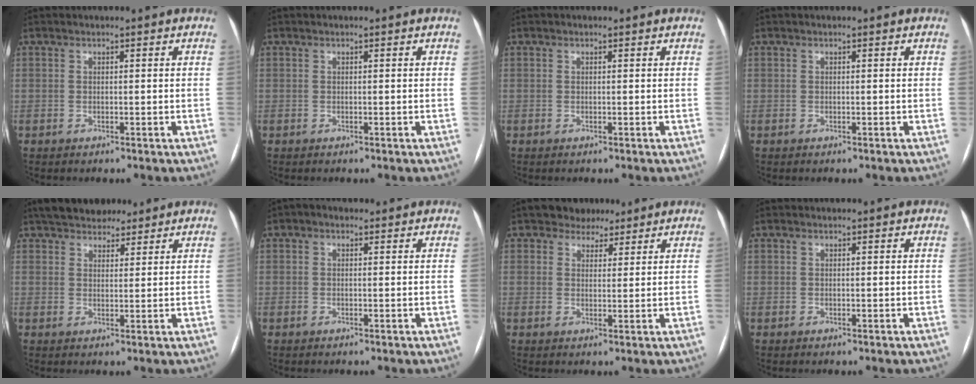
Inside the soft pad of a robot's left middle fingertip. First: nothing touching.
{"total": 0.0}
{"total": 0.0}
{"total": 0.0}
{"total": 8.8, "force": [7.3, 3.6, 3.1], "torque": [-0.036, 0.021, 0.112]}
{"total": 1.7, "force": [0.9, 1.2, 0.8], "torque": [-0.020, 0.019, 0.011]}
{"total": 4.5, "force": [3.4, 2.9, 0.6], "torque": [-0.005, 0.011, 0.052]}
{"total": 0.0}